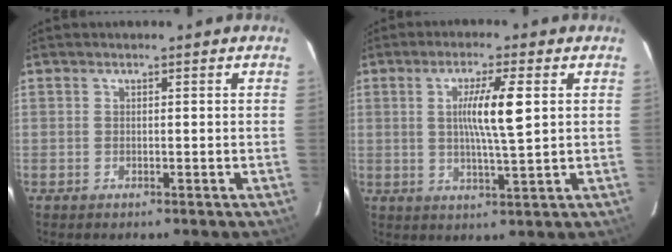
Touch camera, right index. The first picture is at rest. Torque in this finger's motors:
{"motor_torque": [0.63, 0.01, 0.34, 0.12]}